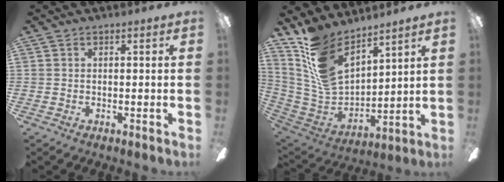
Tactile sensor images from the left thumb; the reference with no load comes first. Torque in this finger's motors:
{"motor_torque": [0.22, 0.29, 1.19, -1.58, 0.12]}